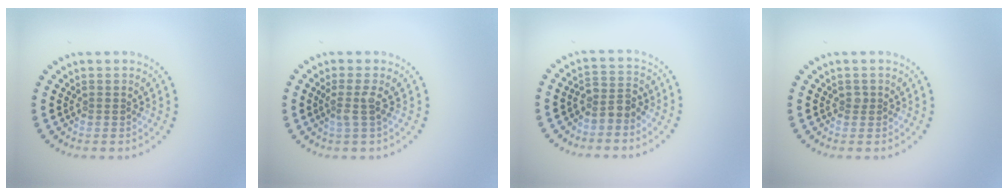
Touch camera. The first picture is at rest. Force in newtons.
{"total": 1.8, "press": 1.2, "slide": 1.3}
{"total": 2.3, "press": 1.9, "slide": 1.3}
{"total": 0.6, "press": 0.5, "slide": 0.3}